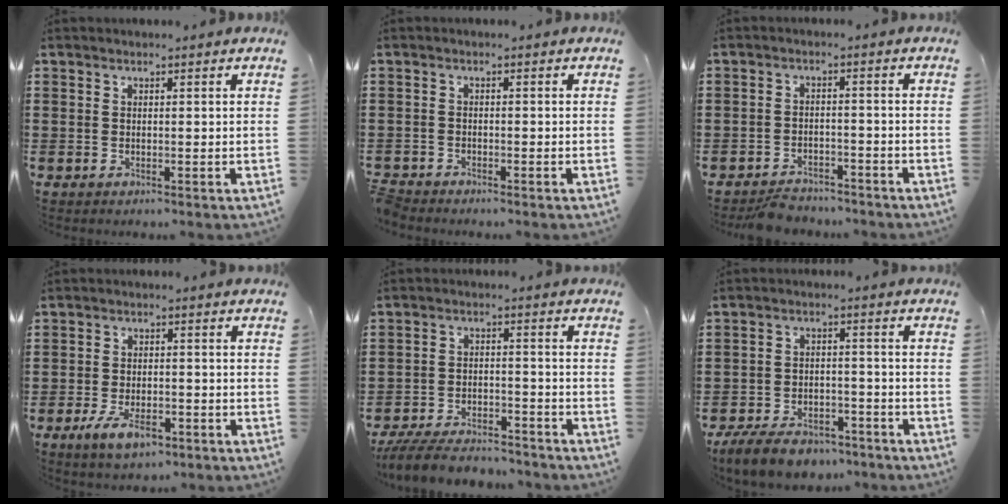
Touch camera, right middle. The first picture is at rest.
{"total": 1.7, "force": [-1.7, 0.0, 0.0], "torque": [-0.012, -0.003, -0.039]}
{"total": 3.3, "force": [-3.2, 0.9, 0.1], "torque": [-0.006, 0.005, -0.067]}
{"total": 4.8, "force": [-3.0, 2.1, 3.1], "torque": [-0.062, 0.004, -0.058]}
{"total": 6.7, "force": [-6.4, 1.2, 1.6], "torque": [-0.037, 0.008, -0.126]}
{"total": 6.7, "force": [-6.0, 1.9, 2.2], "torque": [-0.042, 0.016, -0.115]}